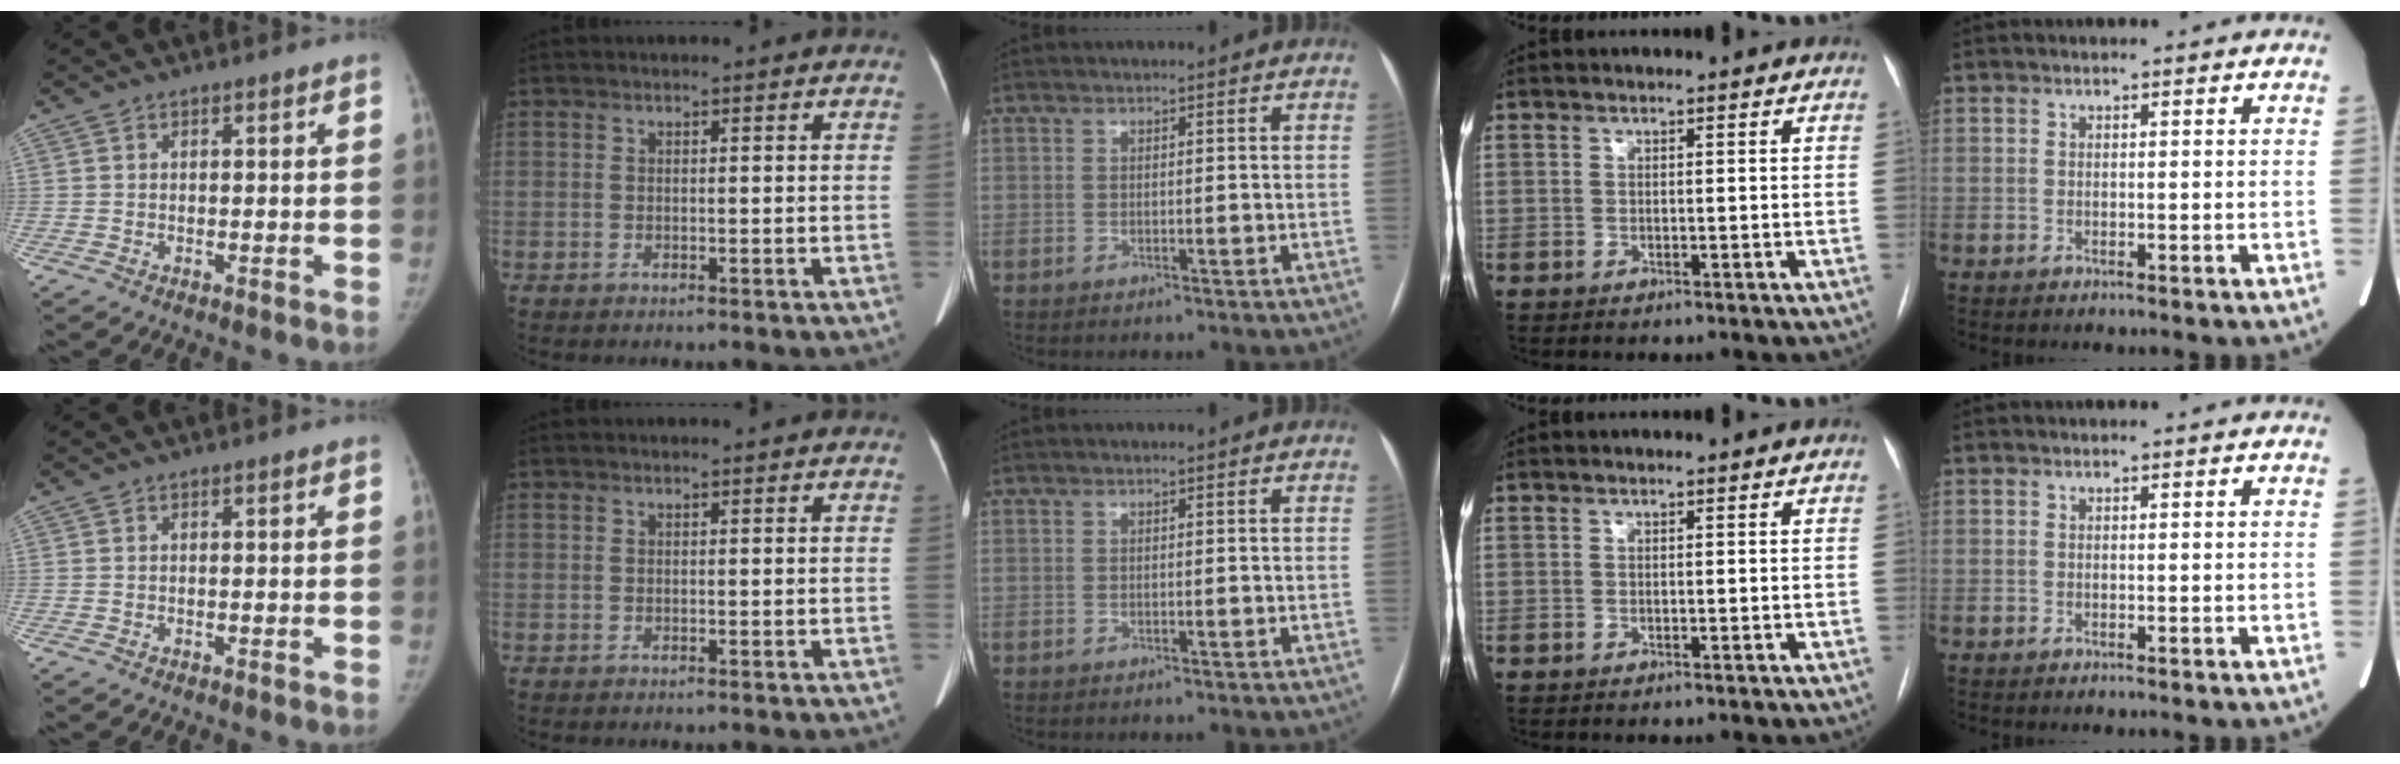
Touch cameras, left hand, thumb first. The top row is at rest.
{}